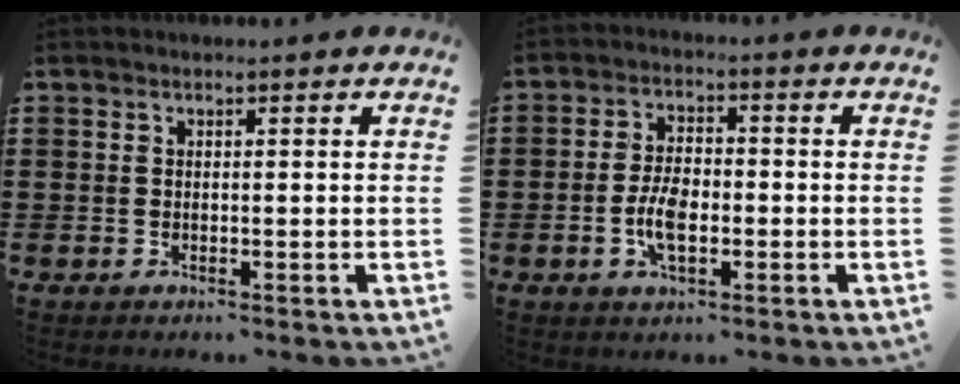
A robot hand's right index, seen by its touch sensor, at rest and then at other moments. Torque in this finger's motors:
{"motor_torque": [1.16, 0.97, 0.19, 0.04]}